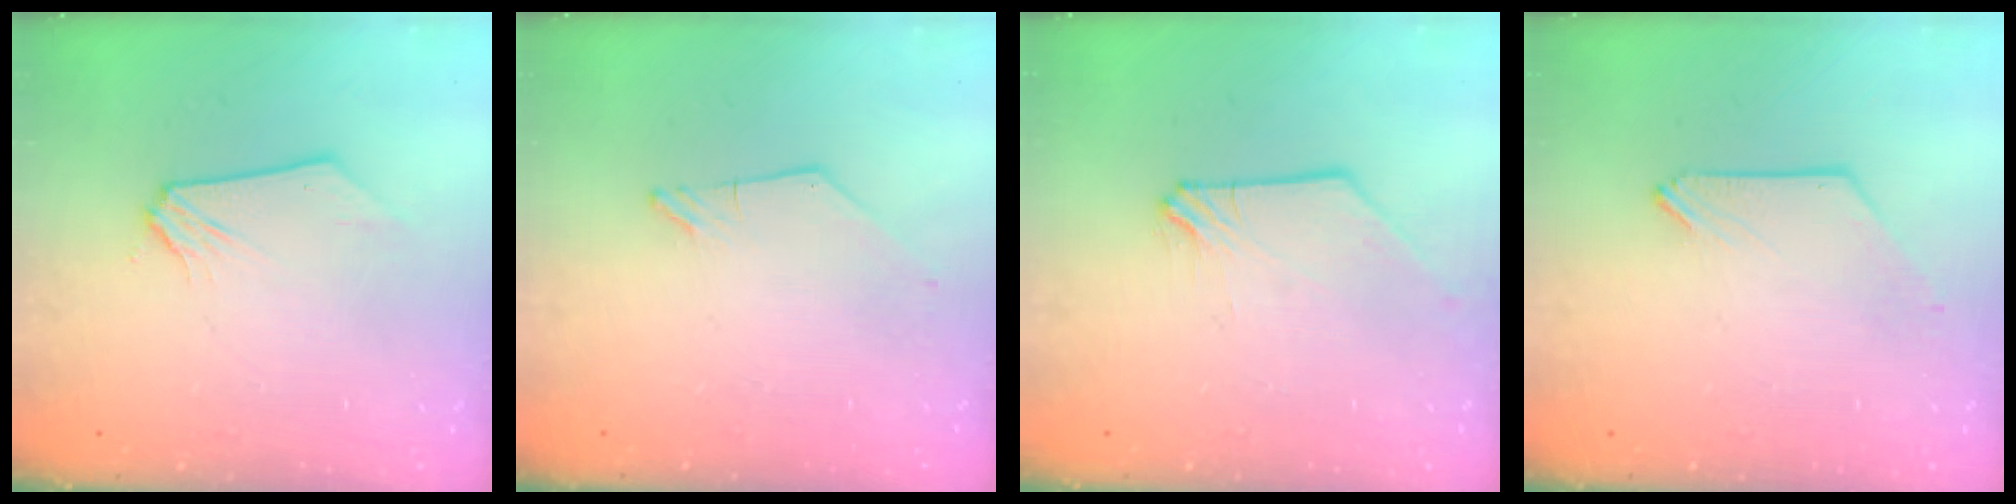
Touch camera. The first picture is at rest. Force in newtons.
{"total": 0.0}
{"total": 0.5, "press": 0.5, "slide": 0.2}
{"total": 0.0}